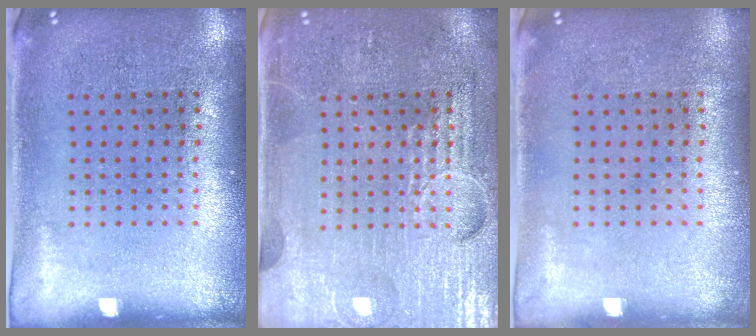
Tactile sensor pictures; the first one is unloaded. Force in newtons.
{"total": 3.9, "press": 3.9, "slide": 0.4}
{"total": 0.0}